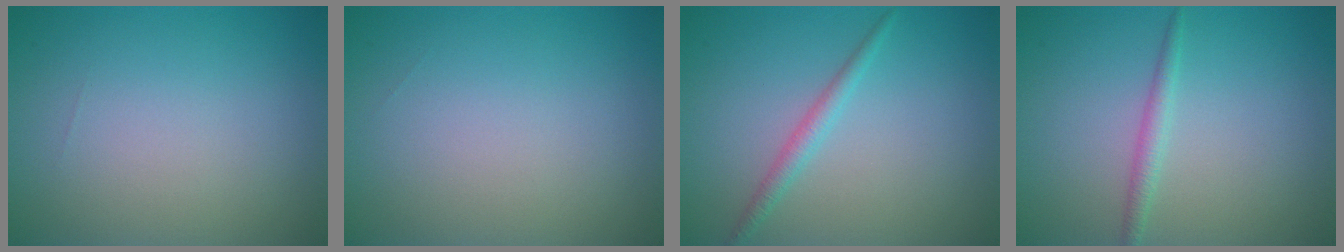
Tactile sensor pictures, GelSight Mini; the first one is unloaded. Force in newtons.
{"total": 0.0}
{"total": 1.6, "press": 1.6, "slide": 0.1}
{"total": 1.4, "press": 1.4, "slide": 0.1}